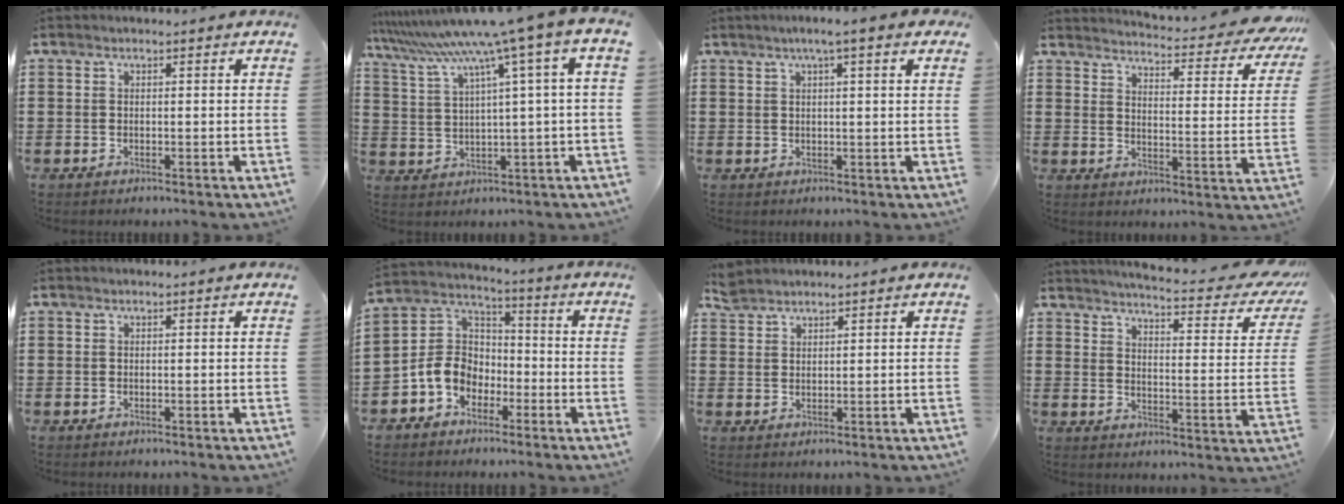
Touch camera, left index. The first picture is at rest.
{"total": 8.4, "force": [4.9, -0.8, 6.7], "torque": [-0.148, -0.038, 0.074]}
{"total": 3.0, "force": [1.7, -0.1, 2.5], "torque": [-0.052, 0.002, 0.028]}
{"total": 4.1, "force": [3.7, -0.2, 1.6], "torque": [-0.036, -0.043, 0.054]}
{"total": 0.0}
{"total": 7.3, "force": [-3.2, 5.8, 3.0], "torque": [-0.095, 0.013, -0.071]}
{"total": 2.6, "force": [2.5, 0.7, 0.4], "torque": [-0.015, 0.000, 0.050]}
{"total": 4.7, "force": [4.1, -0.3, 2.3], "torque": [-0.050, -0.042, 0.060]}